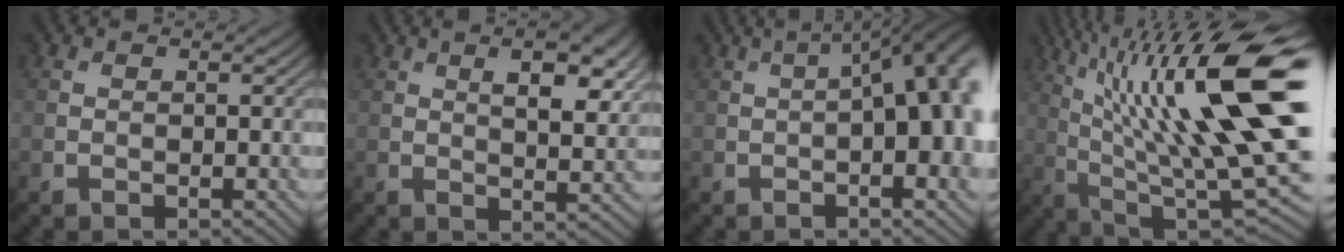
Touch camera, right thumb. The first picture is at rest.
{"total": 8.1, "force": [3.5, 3.3, 6.5], "torque": [-0.085, 0.003, 0.048]}
{"total": 13.4, "force": [0.1, 5.2, 12.4], "torque": [-0.142, 0.007, -0.011]}
{"total": 20.7, "force": [5.9, 5.9, 18.9], "torque": [-0.319, 0.032, 0.116]}